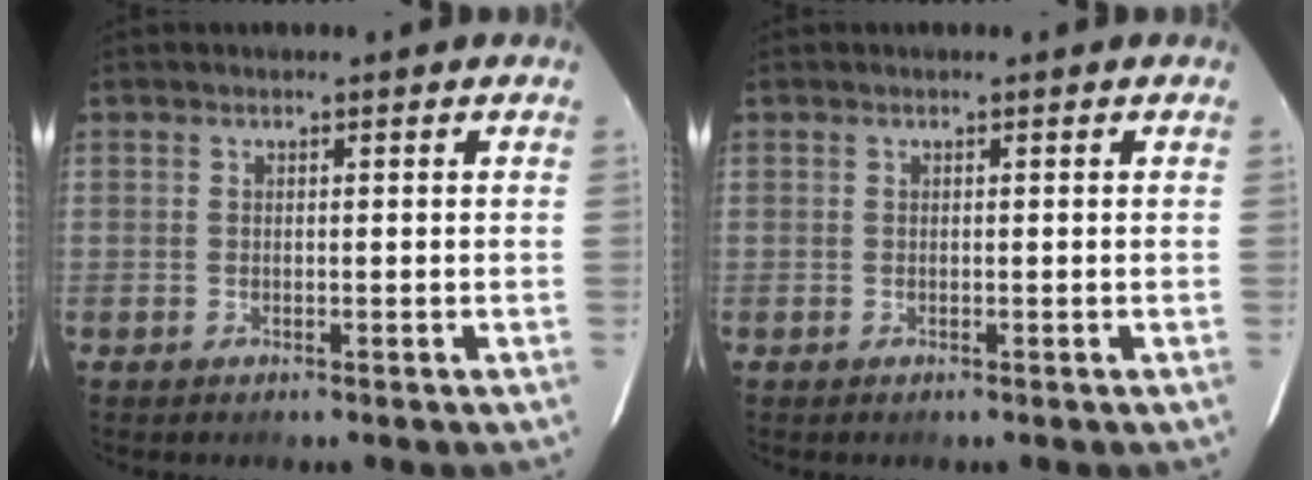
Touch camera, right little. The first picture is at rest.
{"total": 0.0}